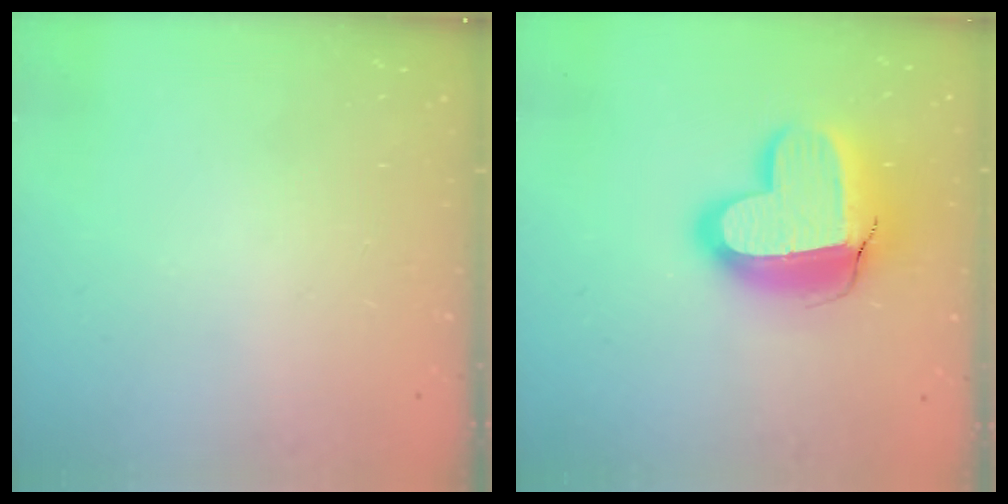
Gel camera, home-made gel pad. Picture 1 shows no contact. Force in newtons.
{"total": 18.3, "press": 18.3, "slide": 1.4}